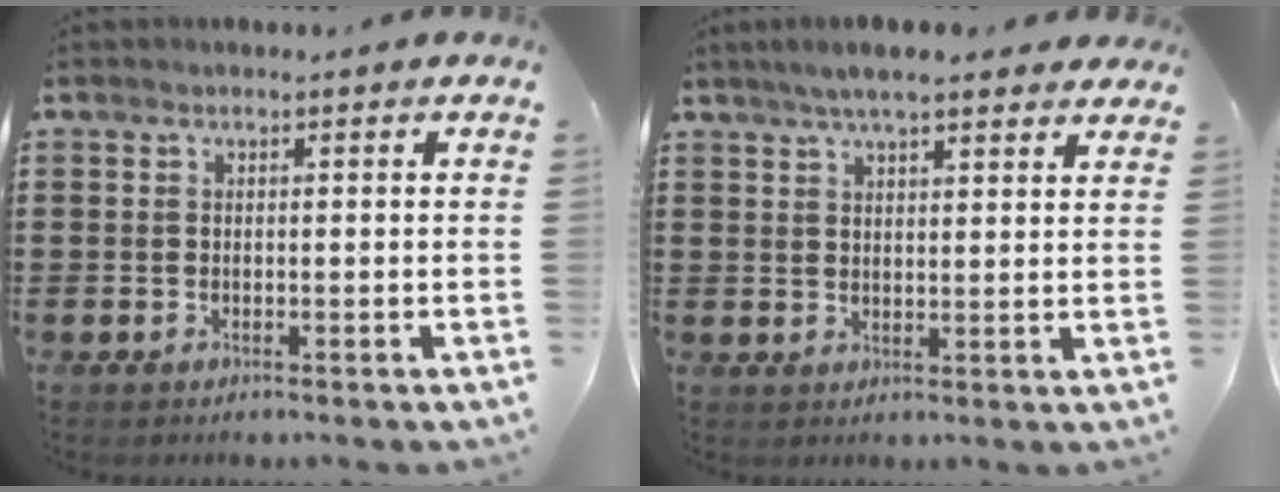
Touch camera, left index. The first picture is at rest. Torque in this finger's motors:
{"motor_torque": [1.55, -0.59, 0.71, 0.18]}